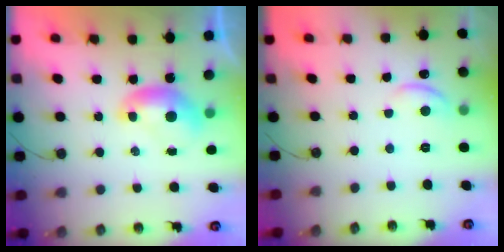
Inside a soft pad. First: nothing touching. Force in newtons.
{"total": 2.1, "press": 2.0, "slide": 0.5}